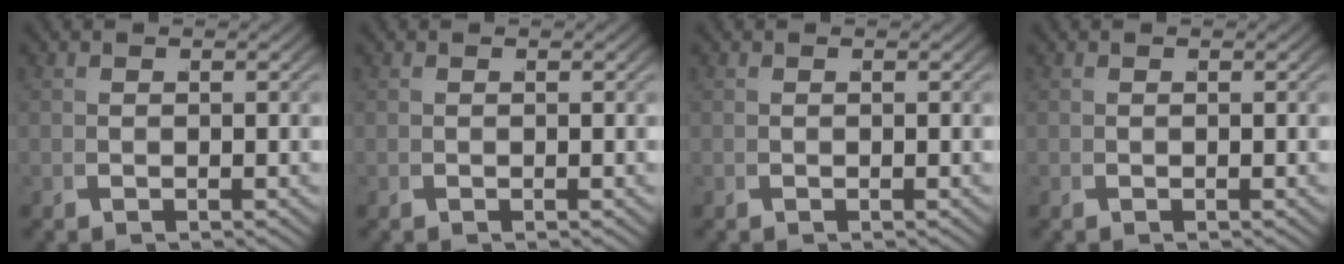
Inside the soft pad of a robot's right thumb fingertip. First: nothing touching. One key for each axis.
{"total": 0.0}
{"total": 0.0}
{"total": 0.0}